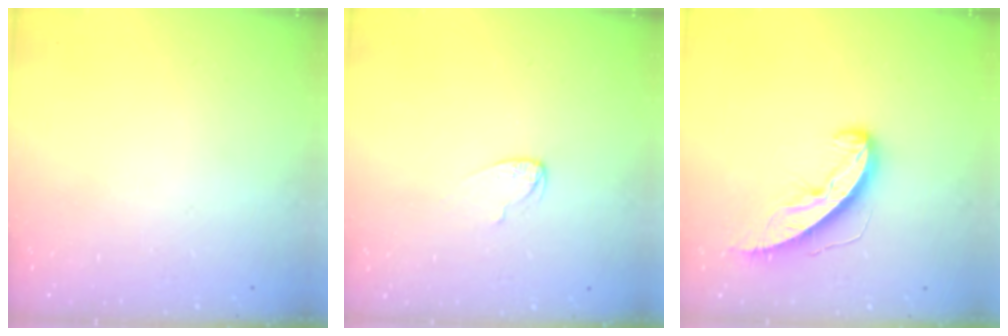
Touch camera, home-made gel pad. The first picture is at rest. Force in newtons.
{"total": 4.3, "press": 4.3, "slide": 0.4}
{"total": 9.9, "press": 9.9, "slide": 0.3}